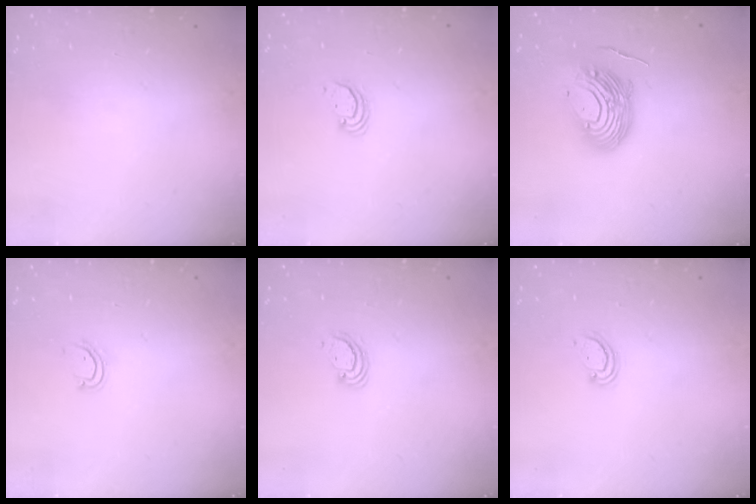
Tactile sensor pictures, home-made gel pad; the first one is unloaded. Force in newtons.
{"total": 2.7, "press": 2.7, "slide": 0.2}
{"total": 13.4, "press": 13.3, "slide": 1.5}
{"total": 3.3, "press": 3.3, "slide": 0.2}
{"total": 2.9, "press": 2.9, "slide": 0.3}
{"total": 2.3, "press": 2.3, "slide": 0.3}